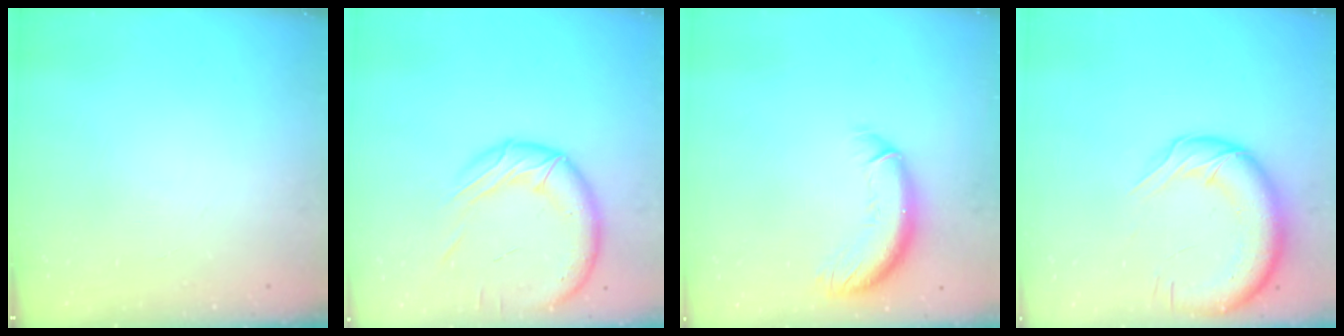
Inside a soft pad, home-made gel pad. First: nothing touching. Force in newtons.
{"total": 18.1, "press": 17.9, "slide": 2.6}
{"total": 11.7, "press": 11.5, "slide": 2.1}
{"total": 15.7, "press": 15.3, "slide": 3.6}